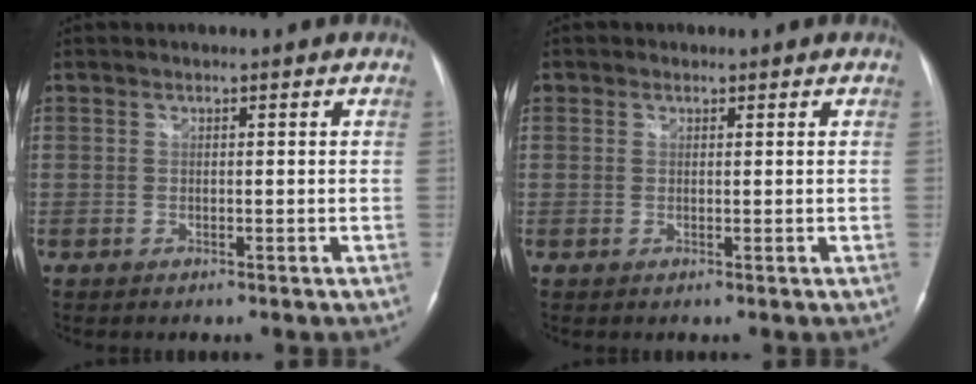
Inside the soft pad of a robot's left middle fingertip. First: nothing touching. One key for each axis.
{"total": 0.7, "fx": 0.4, "fy": 0.5, "fz": 0.1, "tx": 0.001, "ty": -0.001, "tz": 0.005}